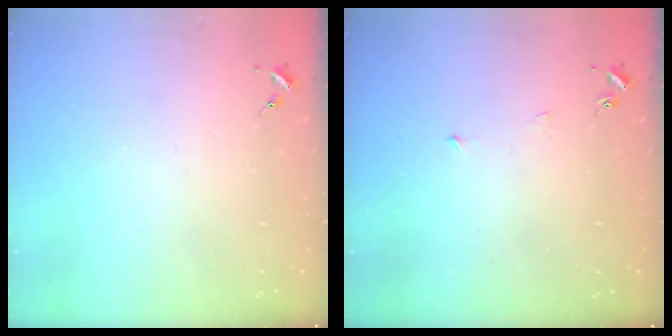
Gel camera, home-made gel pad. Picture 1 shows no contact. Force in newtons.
{"total": 3.5, "press": 3.5, "slide": 0.3}